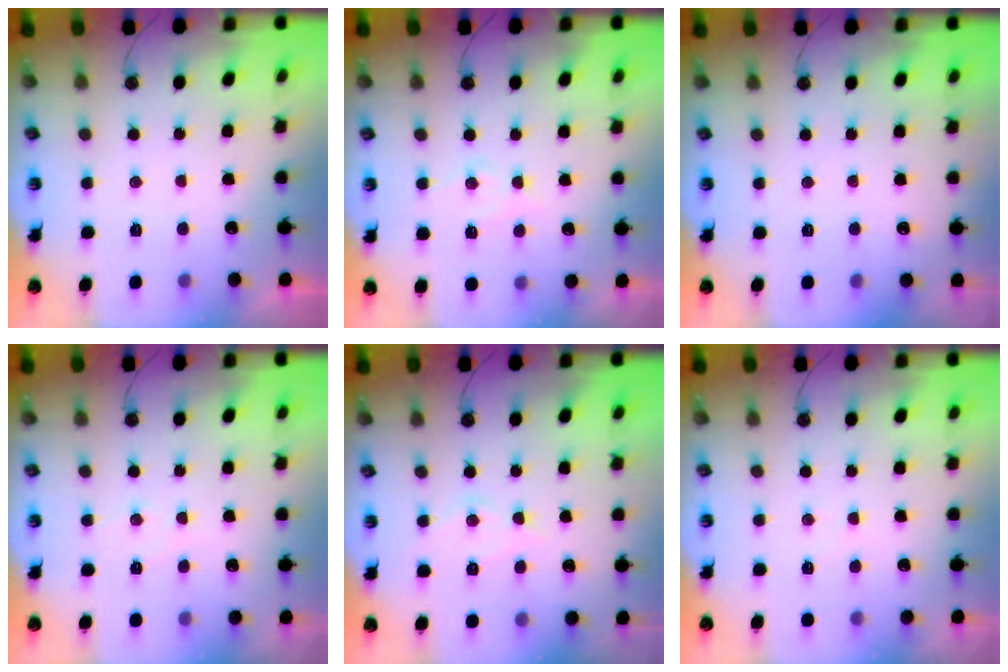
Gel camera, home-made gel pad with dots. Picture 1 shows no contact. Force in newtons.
{"total": 8.4, "press": 8.4, "slide": 0.6}
{"total": 0.0}
{"total": 4.9, "press": 4.8, "slide": 0.7}
{"total": 8.2, "press": 8.1, "slide": 0.6}
{"total": 2.7, "press": 2.6, "slide": 0.5}